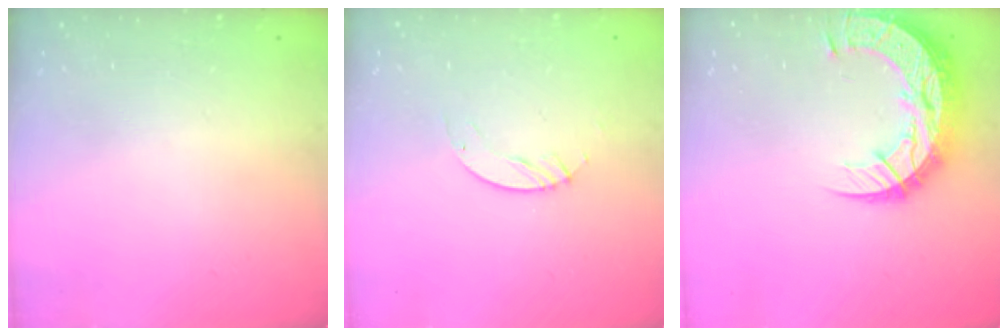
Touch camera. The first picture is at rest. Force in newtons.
{"total": 3.3, "press": 3.3, "slide": 0.3}
{"total": 16.4, "press": 16.4, "slide": 1.0}